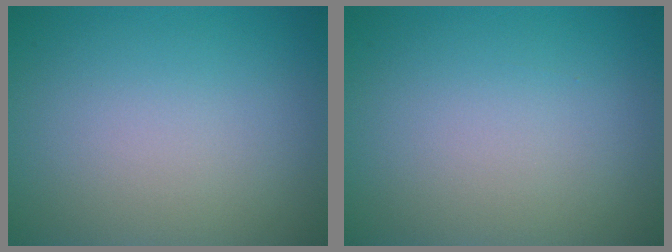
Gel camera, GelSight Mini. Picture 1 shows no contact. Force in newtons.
{"total": 0.0}